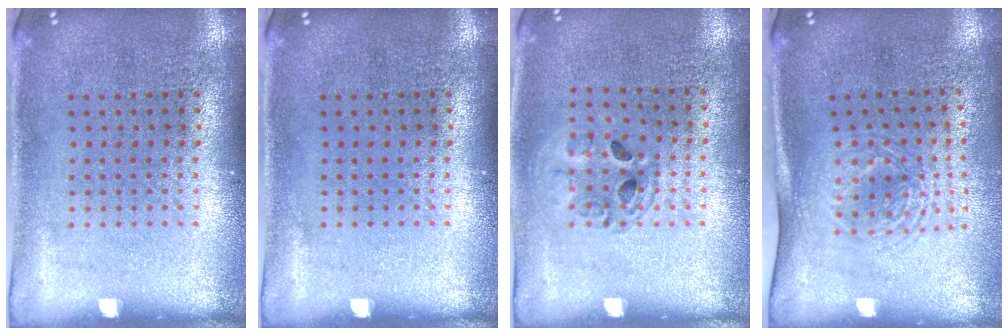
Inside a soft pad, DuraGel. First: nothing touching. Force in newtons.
{"total": 0.0}
{"total": 1.3, "press": 1.2, "slide": 0.2}
{"total": 1.7, "press": 1.3, "slide": 1.1}